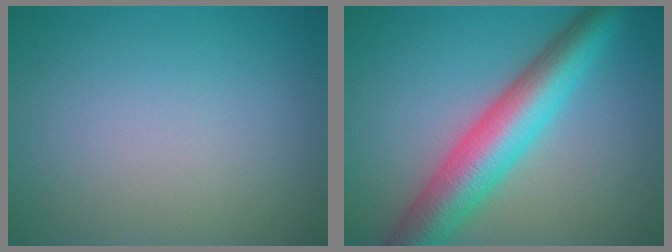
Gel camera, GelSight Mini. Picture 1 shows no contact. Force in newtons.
{"total": 7.9, "press": 7.9, "slide": 0.2}